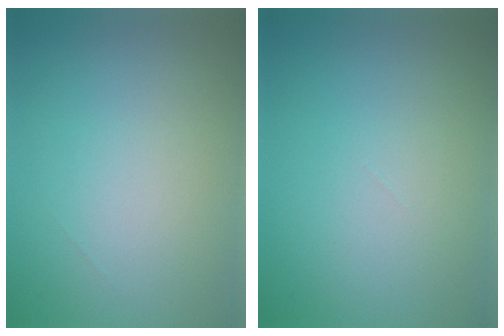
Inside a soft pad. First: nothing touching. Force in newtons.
{"total": 0.0}